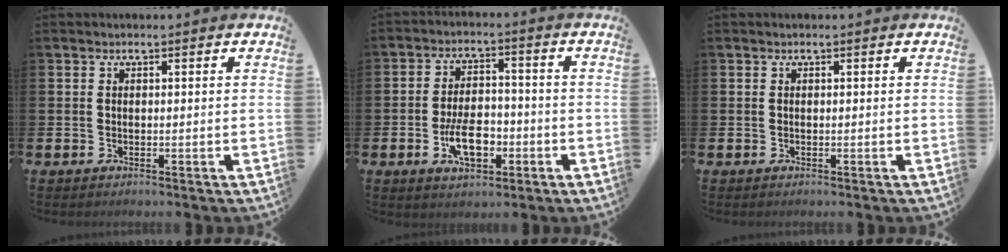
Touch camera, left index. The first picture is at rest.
{"total": 6.5, "force": [-2.0, 3.7, 4.9], "torque": [-0.077, 0.005, -0.039]}
{"total": 0.0}